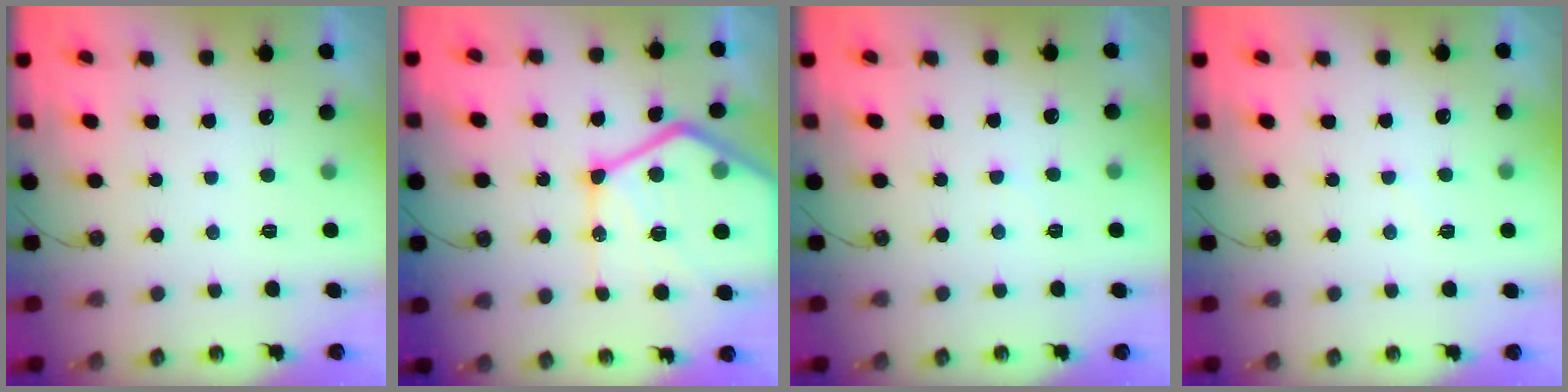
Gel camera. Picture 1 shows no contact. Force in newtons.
{"total": 26.9, "press": 26.8, "slide": 2.9}
{"total": 4.0, "press": 3.9, "slide": 0.6}
{"total": 2.5, "press": 2.5, "slide": 0.3}